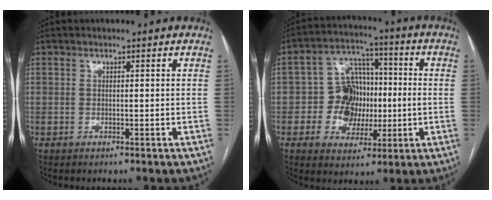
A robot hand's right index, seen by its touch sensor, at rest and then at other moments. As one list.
[{"total": 10.0, "force": [-1.0, 7.8, 6.2], "torque": [-0.104, 0.033, -0.012]}]